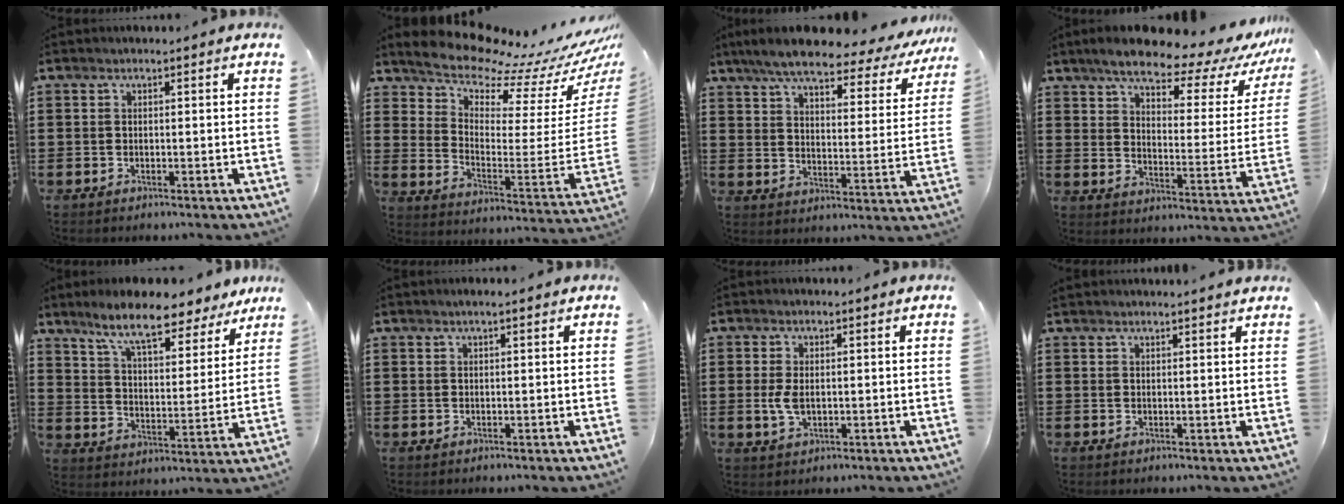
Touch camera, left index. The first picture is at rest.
{"total": 8.6, "force": [8.2, 0.9, 2.3], "torque": [-0.060, -0.098, 0.131]}
{"total": 8.0, "force": [6.9, 1.1, 3.9], "torque": [-0.096, -0.037, 0.117]}
{"total": 9.1, "force": [7.6, 2.0, 4.6], "torque": [-0.100, -0.048, 0.124]}
{"total": 9.2, "force": [7.7, 1.4, 4.8], "torque": [-0.113, -0.036, 0.132]}
{"total": 0.8, "force": [0.4, 0.0, 0.6], "torque": [-0.011, 0.001, 0.008]}
{"total": 3.4, "force": [0.1, 1.8, 2.9], "torque": [-0.072, -0.001, -0.003]}
{"total": 1.3, "force": [1.3, -0.2, 0.2], "torque": [-0.004, -0.002, 0.026]}